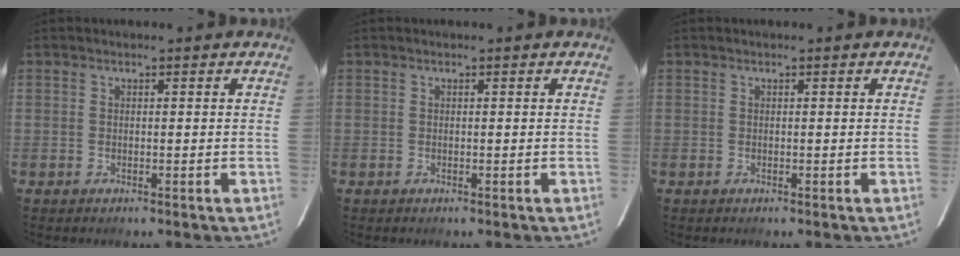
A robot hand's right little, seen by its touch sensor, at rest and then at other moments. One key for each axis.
{"total": 0.0}
{"total": 0.0}